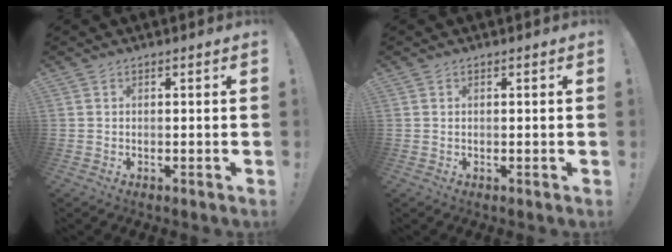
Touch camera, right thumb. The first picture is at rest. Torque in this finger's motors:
{"motor_torque": [-0.31, -0.17, -0.20, 0.25, 0.00]}